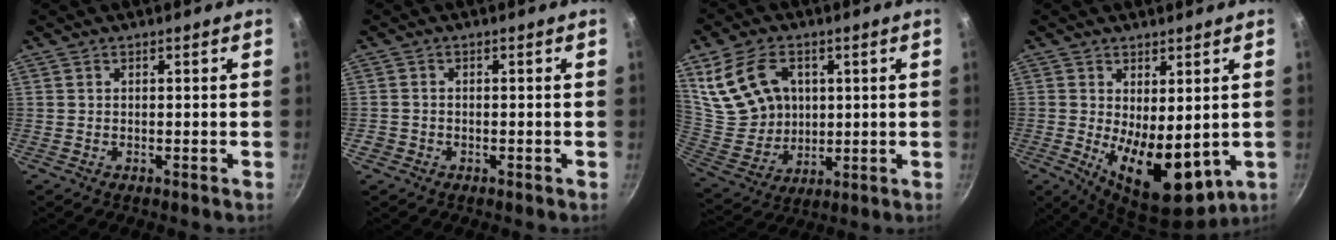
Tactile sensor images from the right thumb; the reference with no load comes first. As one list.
[{"total": 1.5, "force": [-0.8, 1.2, 0.4], "torque": [-0.011, 0.005, -0.014]}, {"total": 15.8, "force": [5.0, 11.5, 9.7], "torque": [-0.165, -0.025, 0.114]}, {"total": 13.1, "force": [-0.8, 6.7, 11.2], "torque": [-0.150, -0.027, 0.006]}]